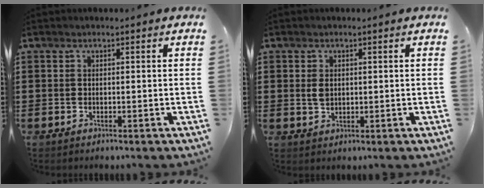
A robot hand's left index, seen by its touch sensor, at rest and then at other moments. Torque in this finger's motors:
{"motor_torque": [0.56, 0.36, 0.34, 0.06]}